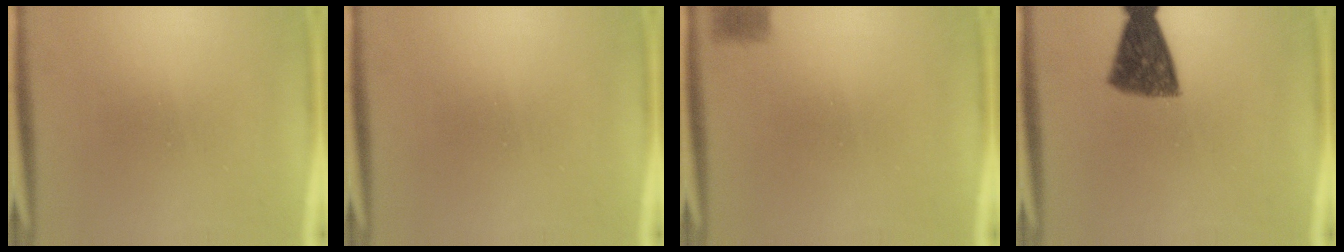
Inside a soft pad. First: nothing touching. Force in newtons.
{"total": 0.0}
{"total": 2.9}
{"total": 9.2}